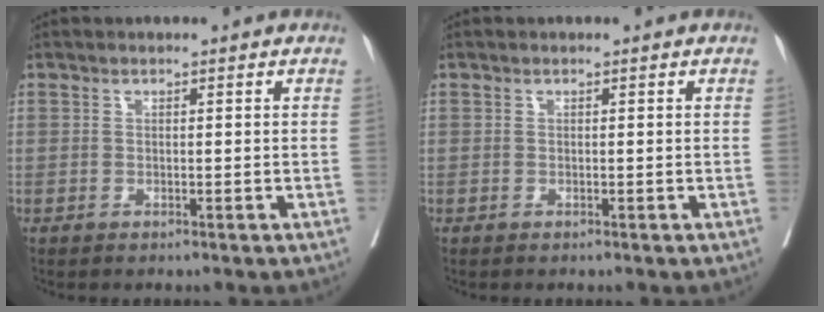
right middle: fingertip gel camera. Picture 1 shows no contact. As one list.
[{"total": 0.0}]